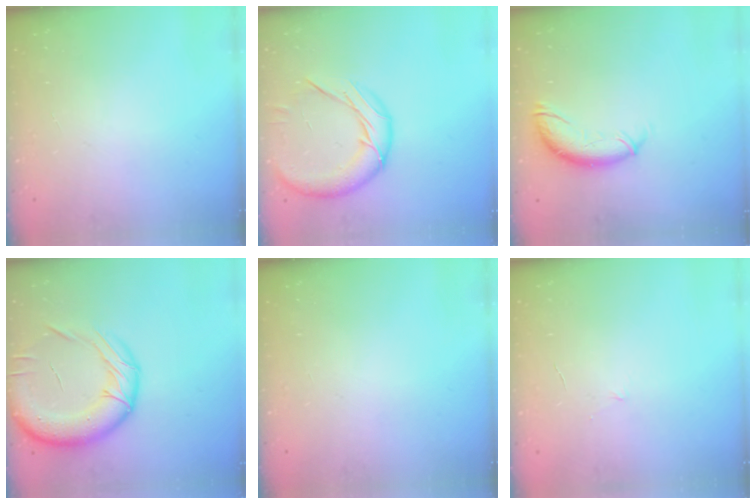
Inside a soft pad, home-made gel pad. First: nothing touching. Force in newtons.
{"total": 14.2, "press": 14.2, "slide": 0.8}
{"total": 10.8, "press": 10.6, "slide": 1.8}
{"total": 20.3, "press": 19.9, "slide": 4.2}
{"total": 0.0}
{"total": 3.6, "press": 3.5, "slide": 0.9}